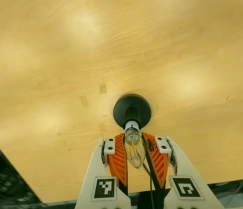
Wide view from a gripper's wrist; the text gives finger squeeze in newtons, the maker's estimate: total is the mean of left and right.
{"total": 21.4, "left": 20.1, "right": 22.7}